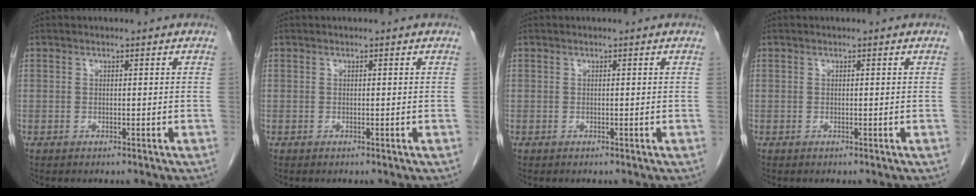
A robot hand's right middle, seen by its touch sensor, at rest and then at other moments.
{"total": 0.0}
{"total": 0.0}
{"total": 0.0}